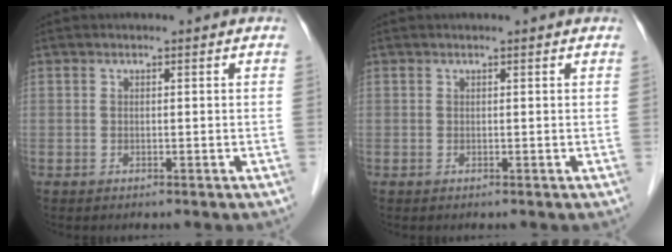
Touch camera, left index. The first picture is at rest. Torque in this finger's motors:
{"motor_torque": [0.23, -0.09, 0.02, -0.01]}